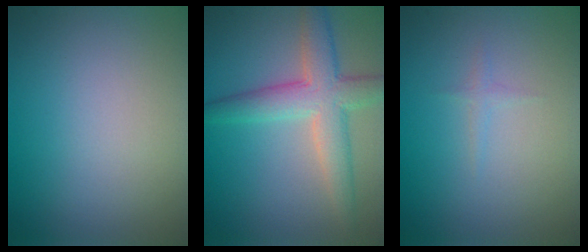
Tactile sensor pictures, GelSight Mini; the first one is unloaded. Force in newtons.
{"total": 5.0, "press": 5.0, "slide": 0.3}
{"total": 0.6, "press": 0.6, "slide": 0.1}